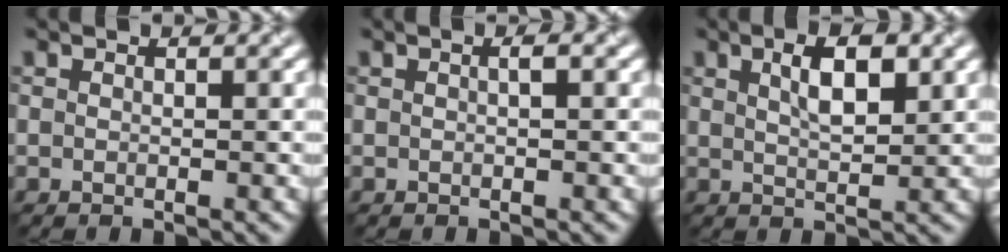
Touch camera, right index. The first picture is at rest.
{"total": 1.2, "force": [0.0, 0.5, 1.0], "torque": [-0.002, 0.008, -0.008]}
{"total": 2.9, "force": [1.1, 0.6, 2.6], "torque": [-0.050, 0.011, 0.030]}